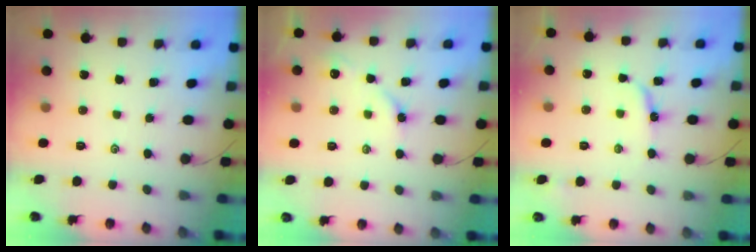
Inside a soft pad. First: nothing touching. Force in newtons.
{"total": 6.0, "press": 6.0, "slide": 0.7}
{"total": 5.2, "press": 5.1, "slide": 0.6}